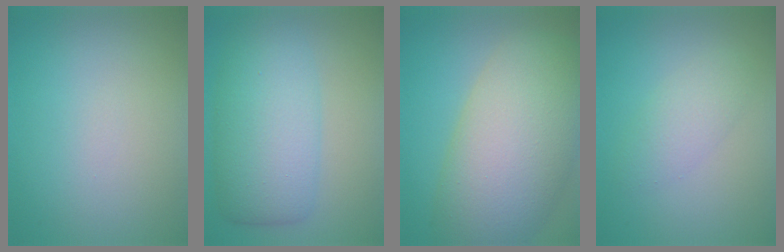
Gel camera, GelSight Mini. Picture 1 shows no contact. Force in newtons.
{"total": 7.1, "press": 7.1, "slide": 0.2}
{"total": 12.7, "press": 12.6, "slide": 0.8}
{"total": 2.5, "press": 2.5, "slide": 0.1}